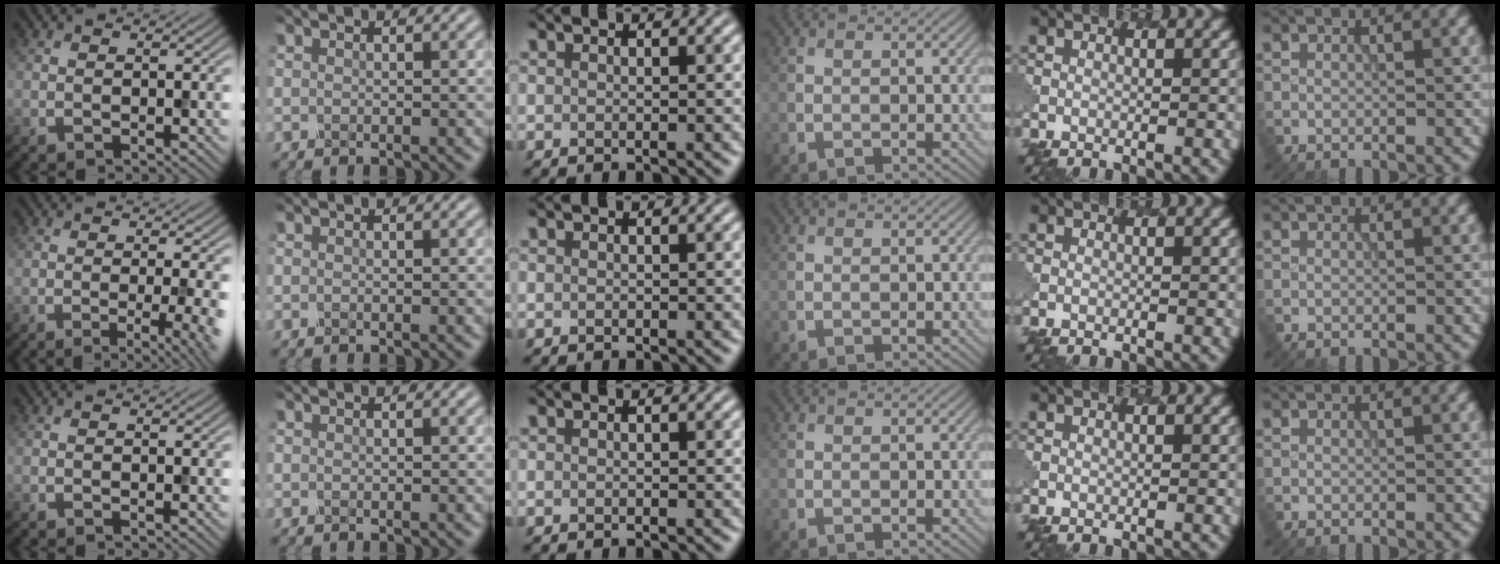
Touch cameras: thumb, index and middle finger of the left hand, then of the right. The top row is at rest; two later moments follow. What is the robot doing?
{"motion": "dispense", "object": "spray bottle"}